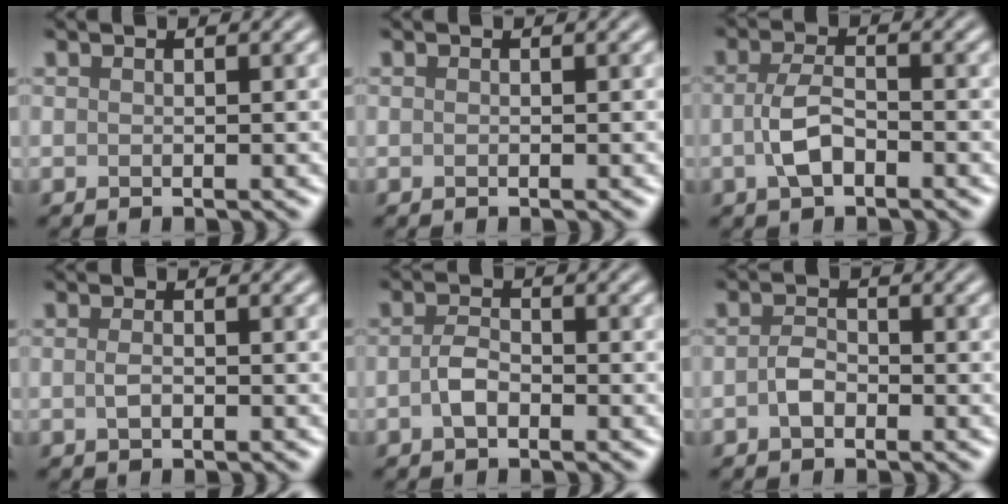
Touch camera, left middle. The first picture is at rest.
{"total": 0.0}
{"total": 3.3, "force": [-1.0, 1.6, 2.7], "torque": [-0.057, 0.001, -0.024]}
{"total": 1.0, "force": [-0.3, 0.5, 0.9], "torque": [-0.022, -0.001, -0.007]}
{"total": 2.1, "force": [-0.8, 1.1, 1.6], "torque": [-0.032, 0.003, -0.020]}
{"total": 1.8, "force": [-0.7, 1.1, 1.2], "torque": [-0.026, 0.003, -0.018]}